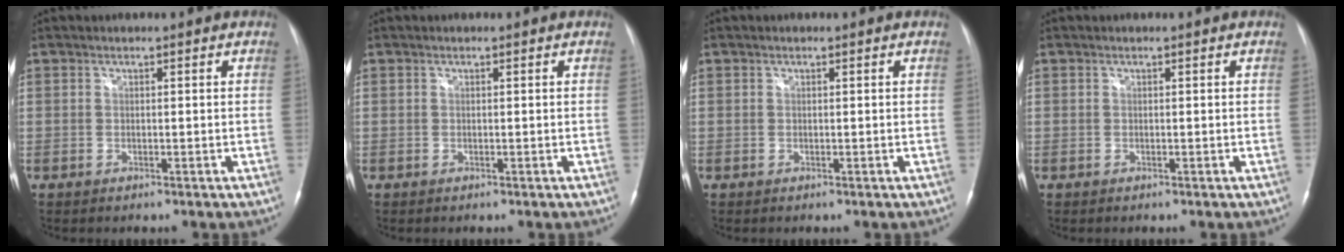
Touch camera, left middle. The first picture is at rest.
{"total": 0.0}
{"total": 0.0}
{"total": 0.0}